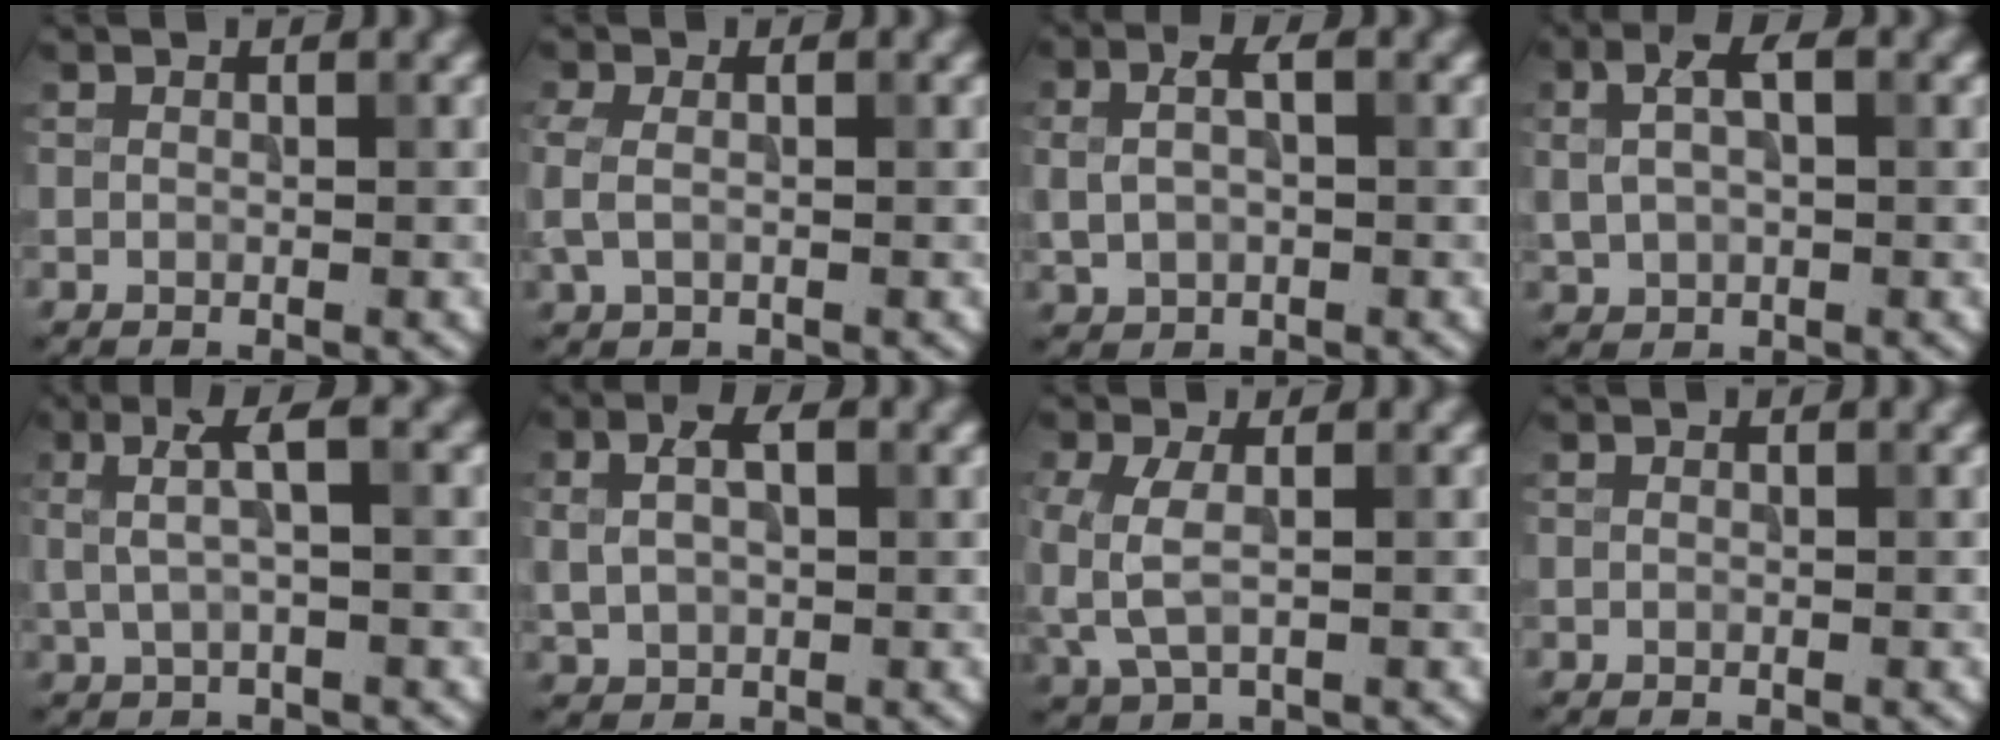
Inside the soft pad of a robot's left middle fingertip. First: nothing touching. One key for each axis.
{"total": 2.1, "fx": 0.0, "fy": 1.2, "fz": 1.7, "tx": -0.046, "ty": 0.000, "tz": -0.002}
{"total": 3.2, "fx": 0.6, "fy": 2.0, "fz": 2.5, "tx": -0.054, "ty": 0.005, "tz": 0.013}
{"total": 3.7, "fx": 1.1, "fy": 2.1, "fz": 2.9, "tx": -0.059, "ty": 0.007, "tz": 0.020}
{"total": 3.4, "fx": 0.8, "fy": 0.7, "fz": 3.3, "tx": -0.063, "ty": 0.009, "tz": 0.014}
{"total": 4.2, "fx": 1.1, "fy": 2.7, "fz": 3.0, "tx": -0.062, "ty": 0.008, "tz": 0.021}
{"total": 3.4, "fx": -0.2, "fy": 1.9, "fz": 2.9, "tx": -0.076, "ty": -0.003, "tz": -0.005}
{"total": 0.0}